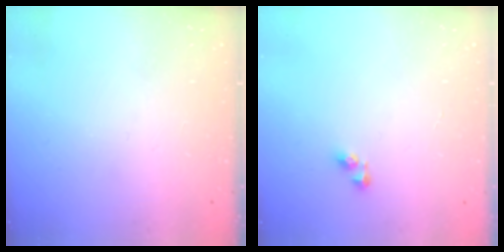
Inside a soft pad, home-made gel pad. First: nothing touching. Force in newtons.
{"total": 3.5, "press": 3.5, "slide": 0.5}